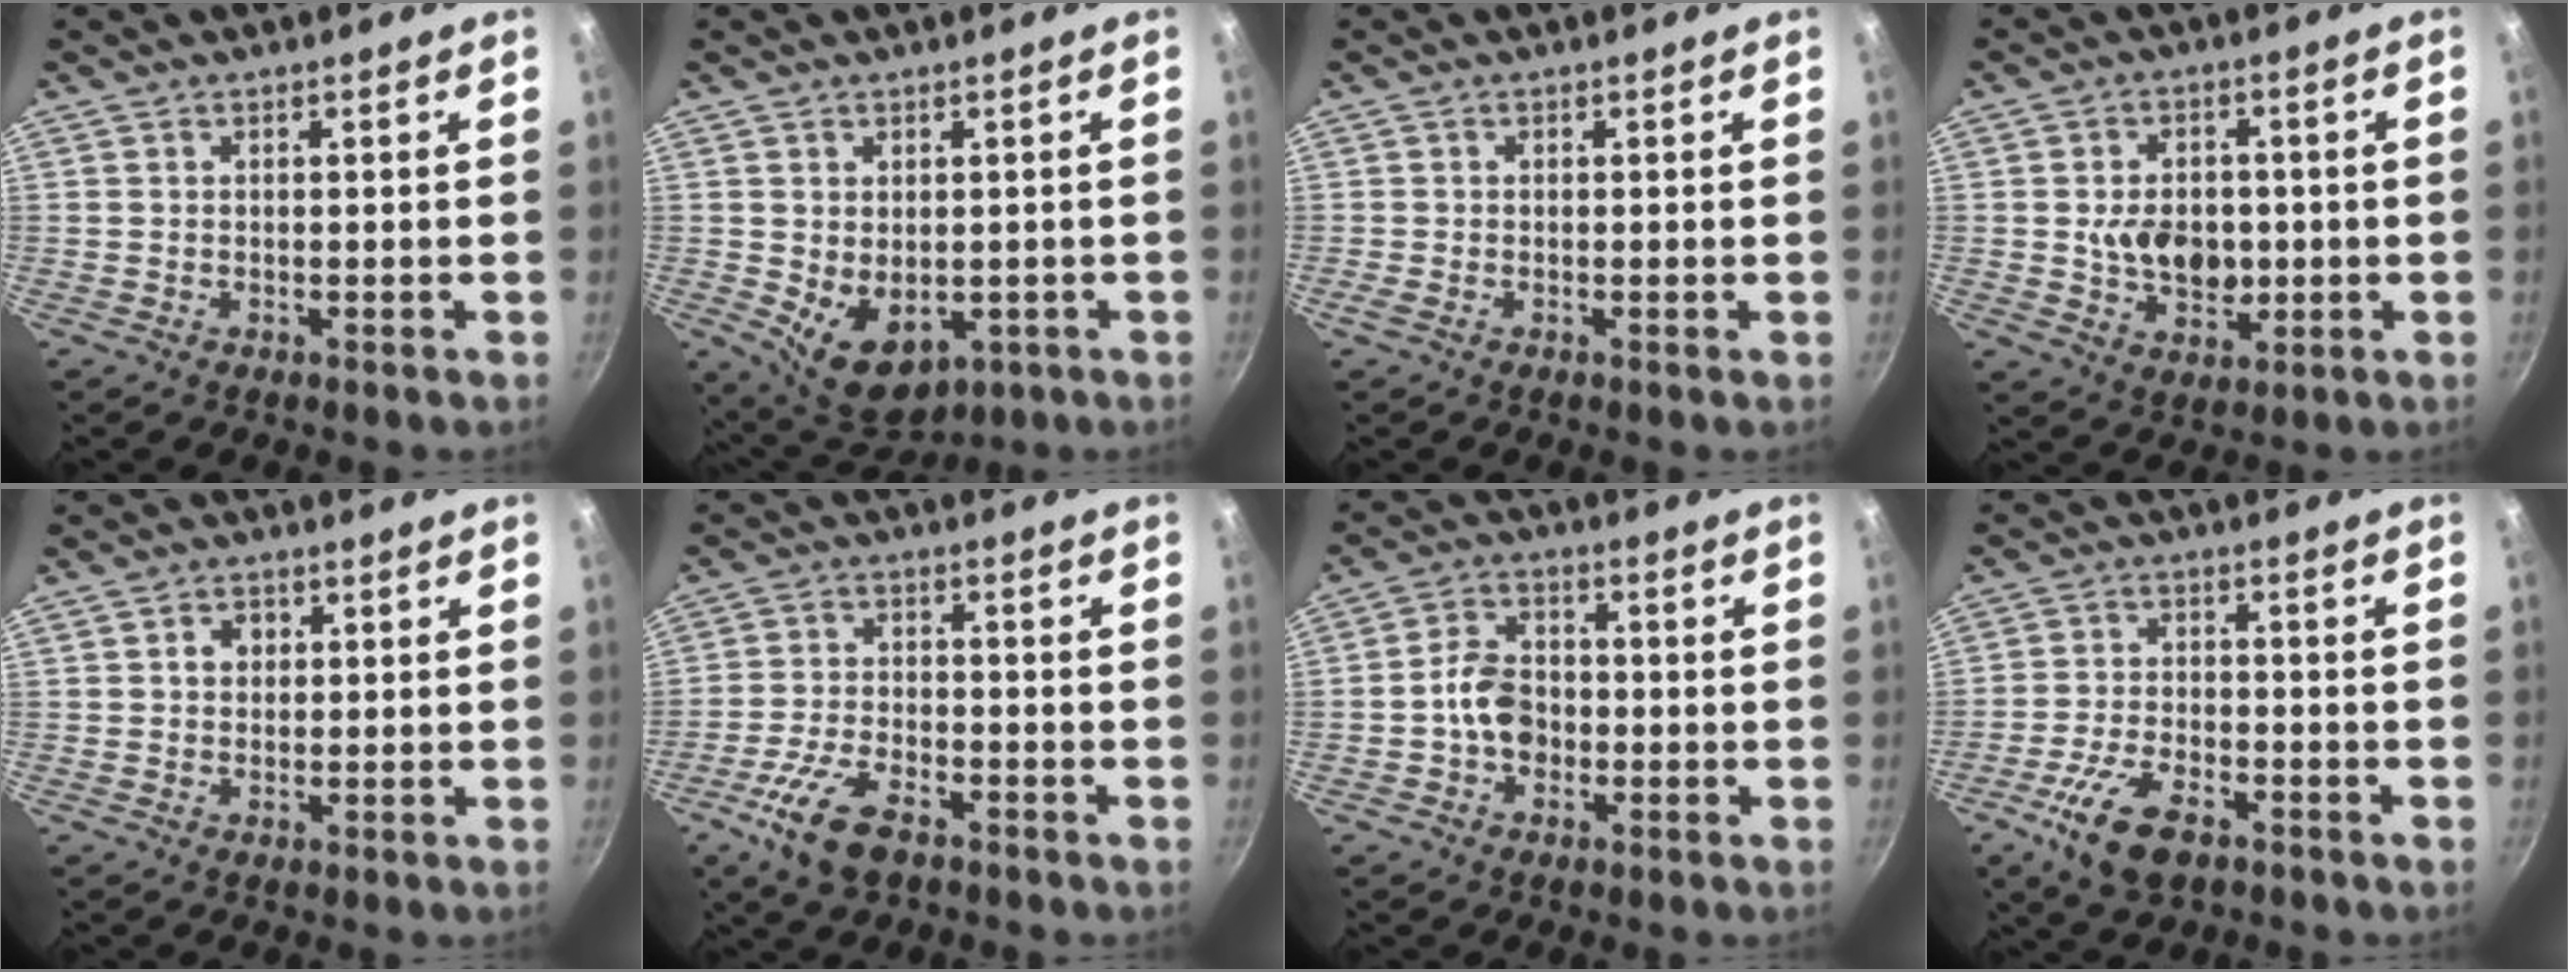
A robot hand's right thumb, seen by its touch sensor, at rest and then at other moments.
{"total": 8.4, "force": [-1.0, 5.8, 6.0], "torque": [-0.075, -0.015, 0.006]}
{"total": 0.9, "force": [-0.4, 0.3, 0.7], "torque": [-0.018, 0.000, -0.013]}
{"total": 9.0, "force": [-0.3, 6.7, 6.0], "torque": [-0.070, -0.004, -0.001]}
{"total": 2.6, "force": [0.5, 2.2, 1.2], "torque": [-0.004, 0.004, 0.006]}
{"total": 9.4, "force": [-5.5, 4.2, 6.3], "torque": [-0.128, 0.024, -0.109]}
{"total": 7.0, "force": [-1.6, 5.3, 4.3], "torque": [-0.052, 0.024, -0.037]}
{"total": 10.2, "force": [-5.6, 4.8, 7.0], "torque": [-0.133, 0.023, -0.106]}